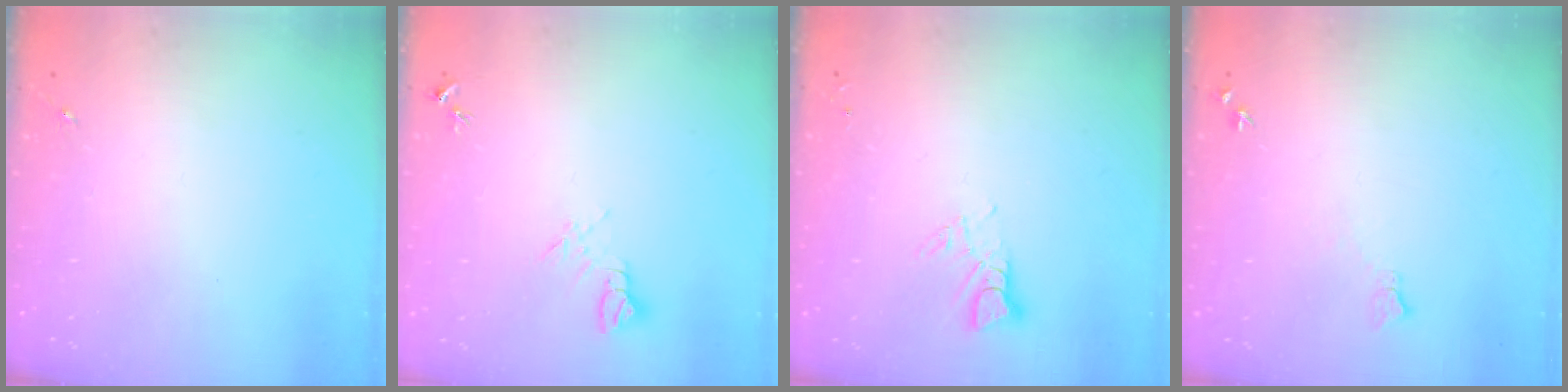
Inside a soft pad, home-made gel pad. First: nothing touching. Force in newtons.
{"total": 5.8, "press": 5.7, "slide": 0.7}
{"total": 3.8, "press": 3.8, "slide": 0.2}
{"total": 5.5, "press": 5.5, "slide": 0.7}